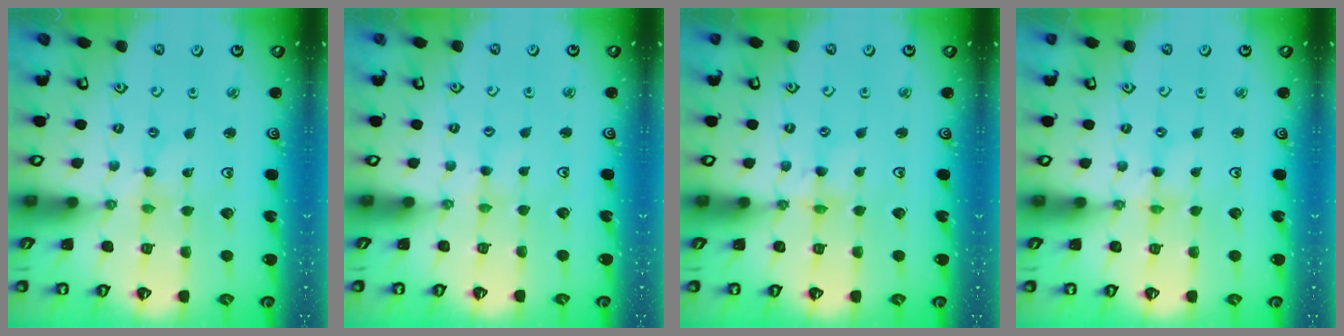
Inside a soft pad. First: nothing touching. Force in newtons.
{"total": 1.9, "press": 1.9, "slide": 0.4}
{"total": 1.7, "press": 1.7, "slide": 0.2}
{"total": 0.0}